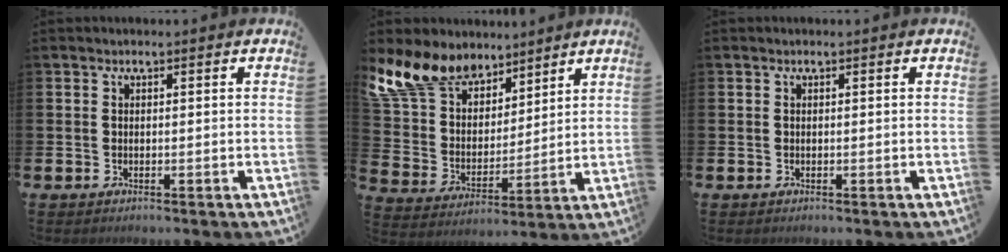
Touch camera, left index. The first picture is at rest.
{"total": 11.5, "force": [9.8, 5.6, 2.3], "torque": [-0.100, -0.050, 0.187]}
{"total": 0.0}